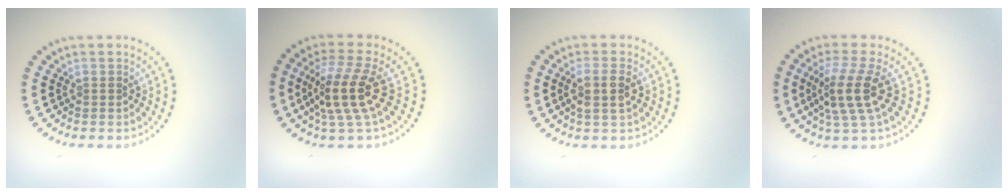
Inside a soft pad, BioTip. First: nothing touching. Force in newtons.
{"total": 4.6, "press": 3.8, "slide": 2.5}
{"total": 2.5, "press": 2.2, "slide": 1.2}
{"total": 4.0, "press": 3.3, "slide": 2.3}